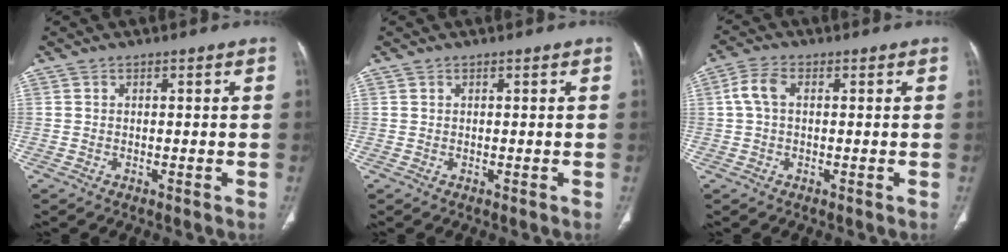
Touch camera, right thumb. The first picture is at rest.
{"total": 0.0}
{"total": 4.3, "force": [0.5, 2.6, 3.4], "torque": [-0.075, 0.013, 0.006]}